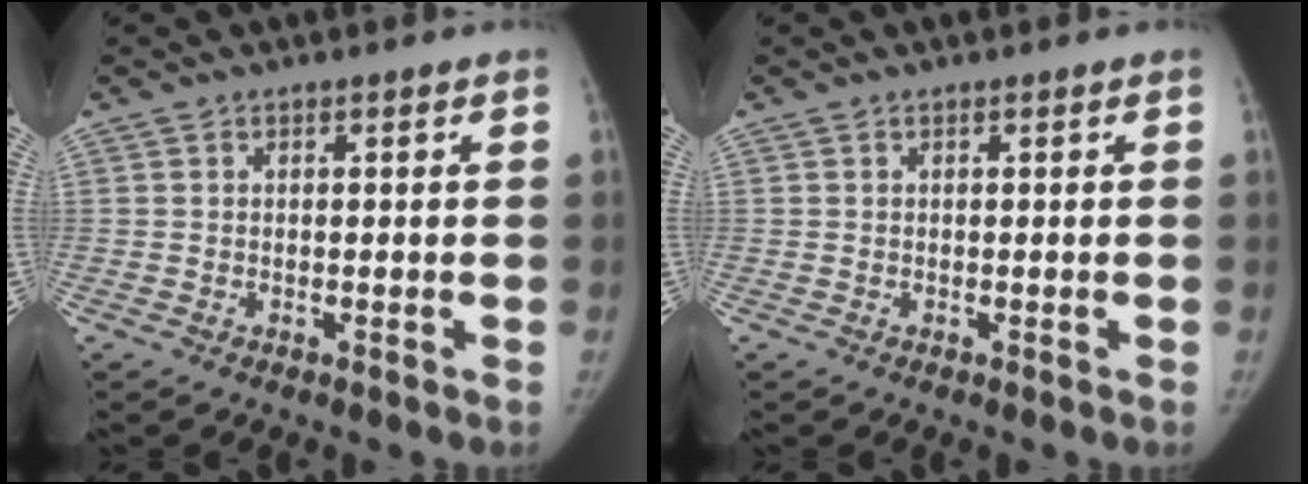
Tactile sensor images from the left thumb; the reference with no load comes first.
{"total": 0.0}